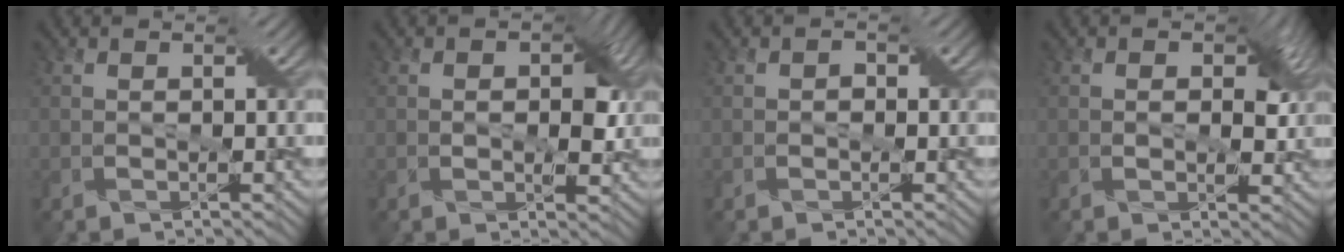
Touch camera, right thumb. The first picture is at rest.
{"total": 4.7, "force": [0.5, 2.9, 3.7], "torque": [-0.051, -0.004, 0.007]}
{"total": 0.7, "force": [-0.2, 0.6, 0.4], "torque": [-0.006, -0.001, -0.008]}
{"total": 4.2, "force": [0.9, 2.8, 3.1], "torque": [-0.046, -0.005, 0.008]}